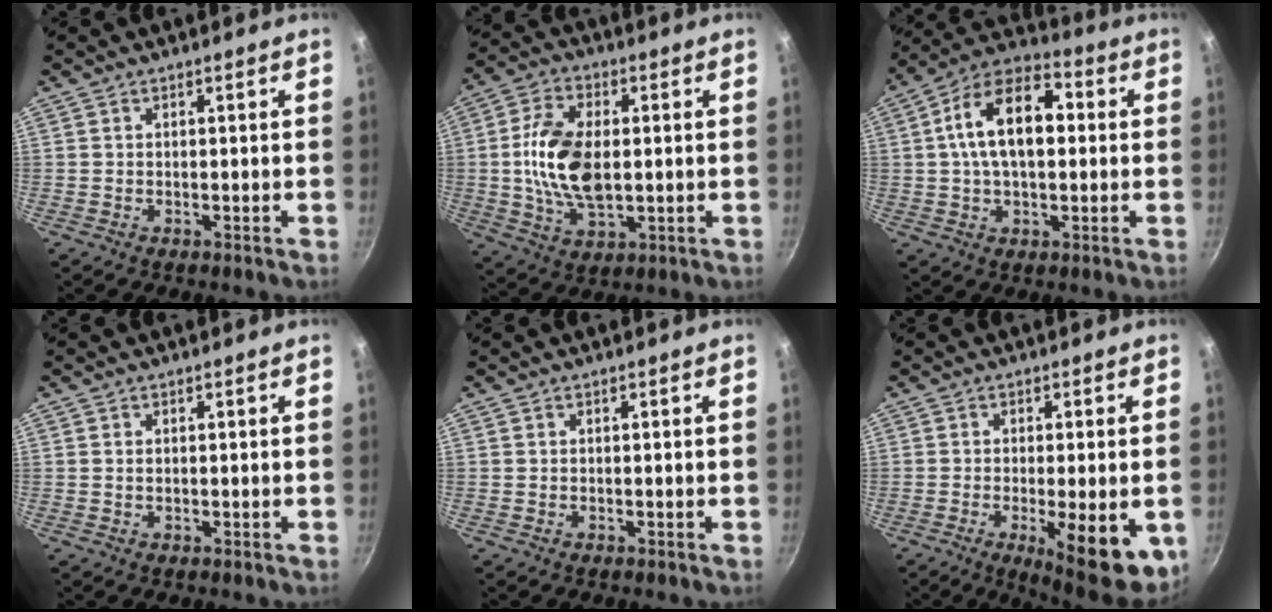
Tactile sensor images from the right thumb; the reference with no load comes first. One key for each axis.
{"total": 14.0, "fx": 0.3, "fy": 7.8, "fz": 11.6, "tx": -0.220, "ty": 0.000, "tz": 0.007}
{"total": 15.7, "fx": 2.0, "fy": 8.9, "fz": 12.8, "tx": -0.213, "ty": 0.029, "tz": 0.027}
{"total": 0.6, "fx": 0.1, "fy": 0.4, "fz": 0.5, "tx": -0.011, "ty": -0.001, "tz": 0.004}
{"total": 0.0}
{"total": 13.5, "fx": -4.1, "fy": 4.1, "fz": 12.1, "tx": -0.140, "ty": -0.016, "tz": -0.043}